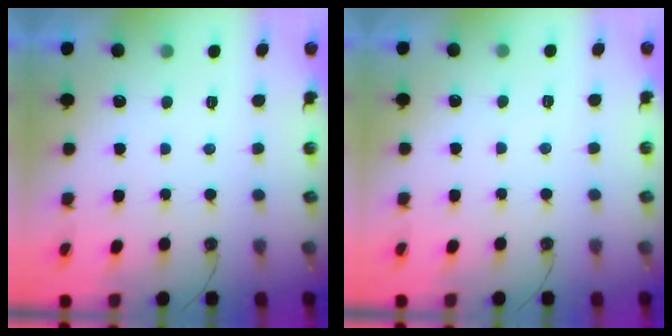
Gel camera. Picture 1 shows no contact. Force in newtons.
{"total": 3.9, "press": 3.9, "slide": 0.6}